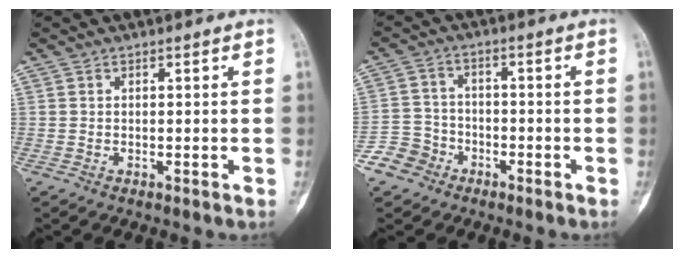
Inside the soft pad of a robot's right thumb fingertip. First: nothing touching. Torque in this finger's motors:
{"motor_torque": [0.78, -0.08, 0.14, -0.44, -0.01]}